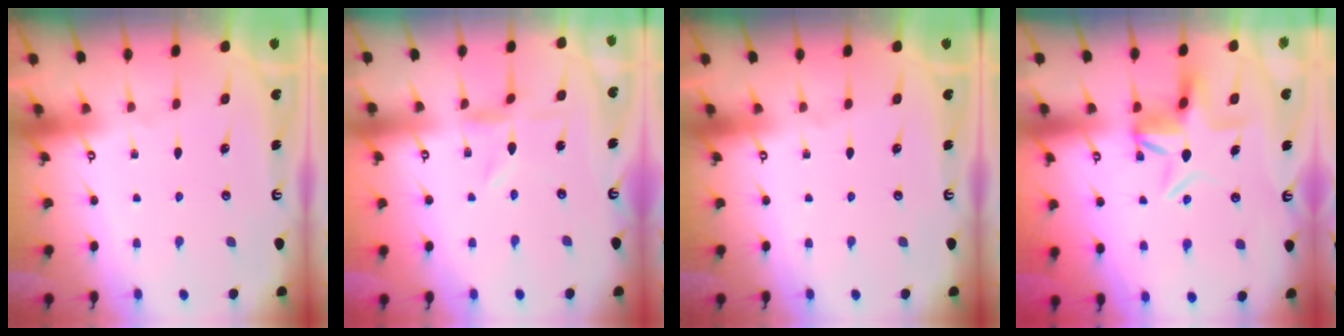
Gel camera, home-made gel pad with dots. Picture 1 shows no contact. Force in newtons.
{"total": 0.0}
{"total": 0.0}
{"total": 7.3, "press": 7.3, "slide": 0.9}